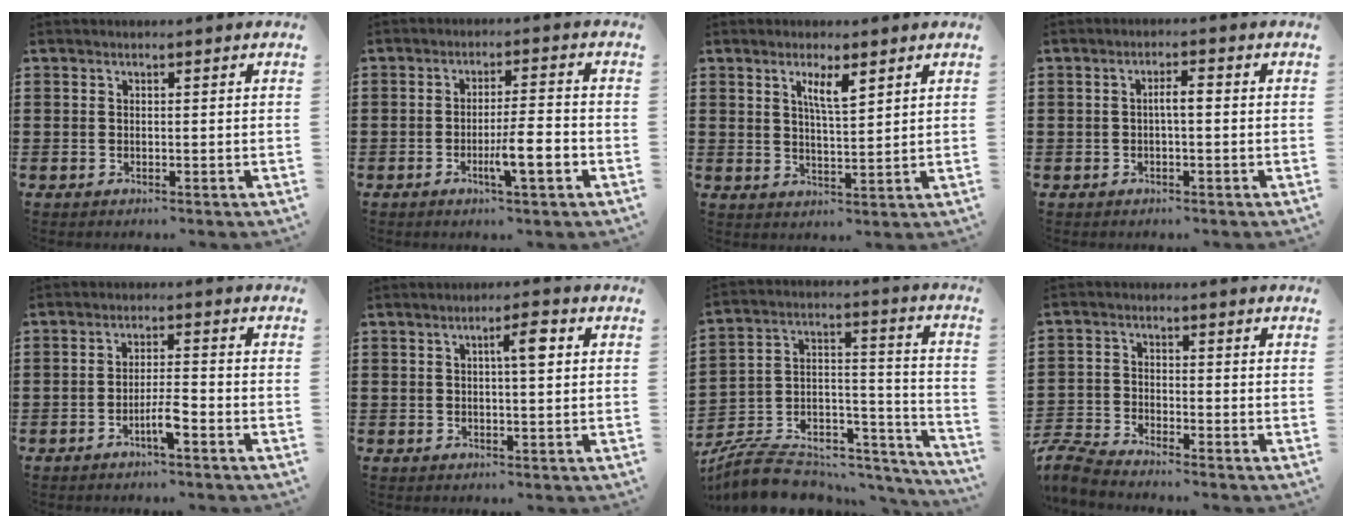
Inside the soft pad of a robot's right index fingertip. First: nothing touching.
{"total": 5.9, "force": [-2.3, 0.7, 5.4], "torque": [-0.087, -0.003, -0.037]}
{"total": 4.3, "force": [2.3, 1.0, 3.4], "torque": [-0.065, 0.002, 0.037]}
{"total": 2.2, "force": [-0.3, 0.4, 2.1], "torque": [-0.039, 0.003, -0.007]}
{"total": 4.1, "force": [-2.3, 0.5, 3.3], "torque": [-0.070, -0.001, -0.046]}
{"total": 3.6, "force": [1.0, 0.7, 3.4], "torque": [-0.053, 0.003, 0.008]}
{"total": 8.0, "force": [-7.0, 3.0, 2.4], "torque": [-0.049, 0.006, -0.132]}
{"total": 4.1, "force": [-4.1, 0.1, 0.7], "torque": [-0.037, -0.010, -0.087]}